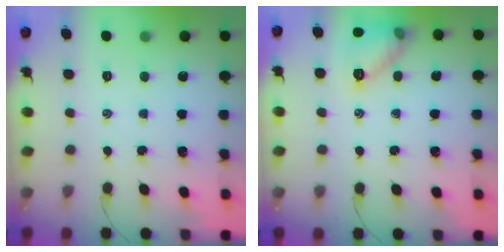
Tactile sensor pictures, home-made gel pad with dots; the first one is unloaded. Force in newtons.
{"total": 11.3, "press": 11.2, "slide": 1.1}